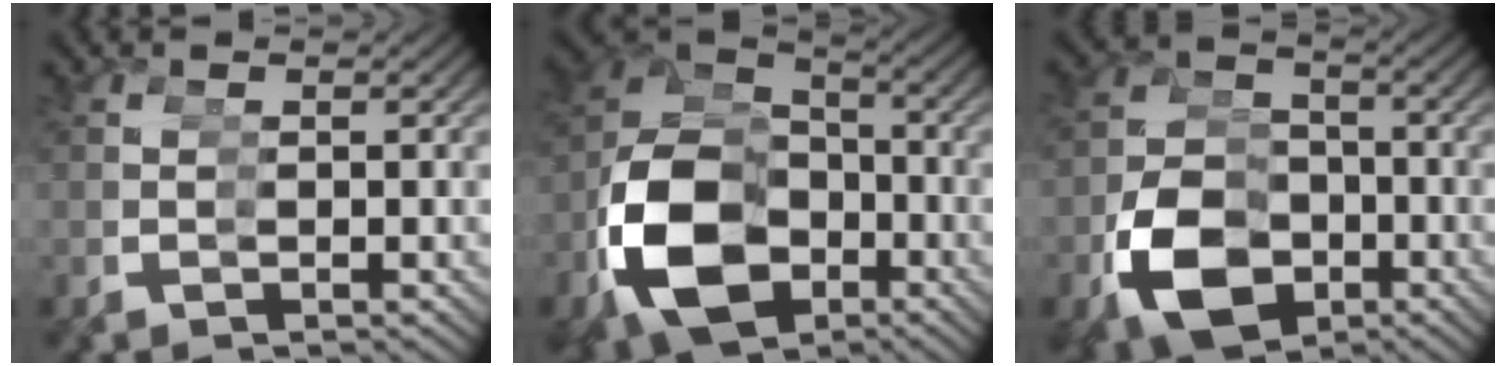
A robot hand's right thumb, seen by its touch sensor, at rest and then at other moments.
{"total": 13.9, "force": [-2.8, 10.2, 8.9], "torque": [-0.209, -0.044, -0.020]}
{"total": 10.2, "force": [-3.1, 8.1, 5.2], "torque": [-0.102, -0.037, -0.037]}